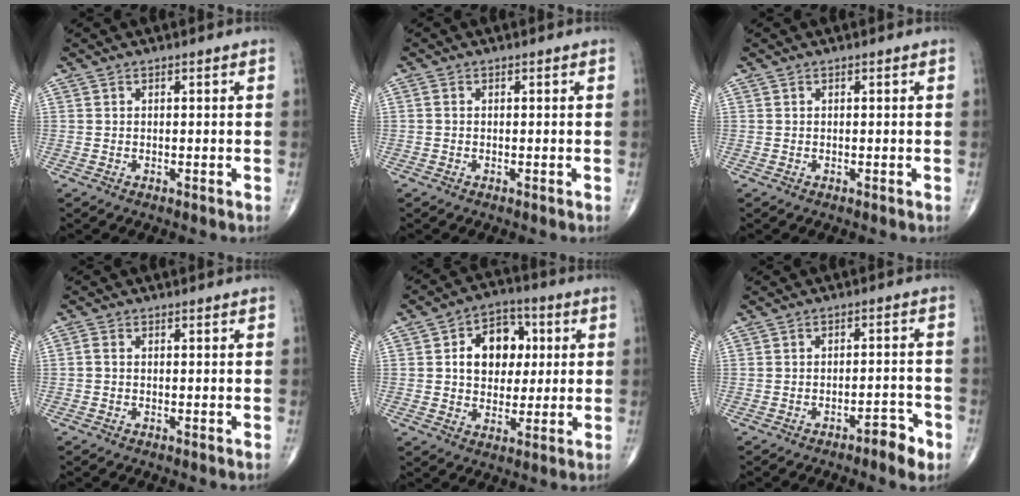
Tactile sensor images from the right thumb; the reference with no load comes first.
{"total": 0.7, "force": [-0.1, 0.5, 0.5], "torque": [-0.011, -0.001, -0.004]}
{"total": 0.0}
{"total": 1.1, "force": [-0.1, 0.7, 0.8], "torque": [-0.016, 0.000, -0.006]}
{"total": 11.9, "force": [2.2, 8.9, 7.7], "torque": [-0.072, 0.008, 0.032]}
{"total": 4.5, "force": [-2.9, 1.5, 3.1], "torque": [-0.038, 0.026, -0.040]}